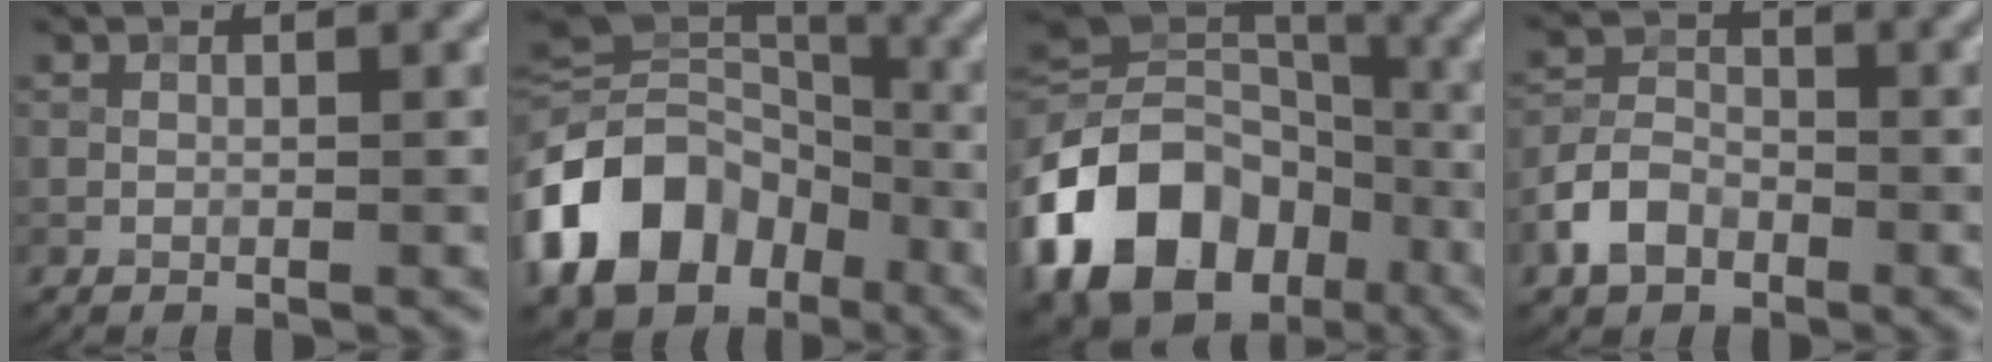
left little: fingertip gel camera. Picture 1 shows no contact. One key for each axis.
{"total": 13.5, "fx": -5.5, "fy": 9.7, "fz": 7.5, "tx": -0.161, "ty": -0.003, "tz": -0.112}
{"total": 15.5, "fx": -6.8, "fy": 11.2, "fz": 8.2, "tx": -0.181, "ty": -0.010, "tz": -0.132}
{"total": 4.0, "fx": -2.2, "fy": 2.7, "fz": 2.0, "tx": -0.038, "ty": 0.003, "tz": -0.049}